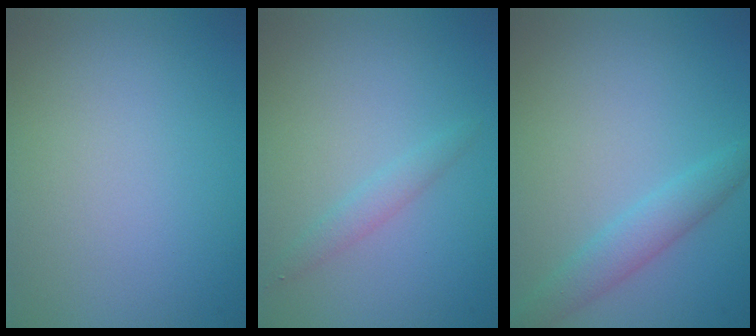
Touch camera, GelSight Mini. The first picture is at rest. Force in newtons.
{"total": 1.3, "press": 1.3, "slide": 0.1}
{"total": 2.4, "press": 2.4, "slide": 0.0}